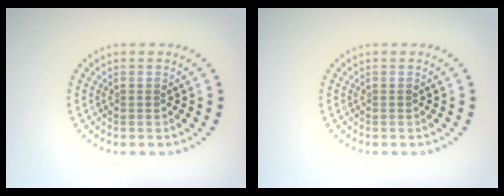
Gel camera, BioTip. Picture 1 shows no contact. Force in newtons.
{"total": 0.0}